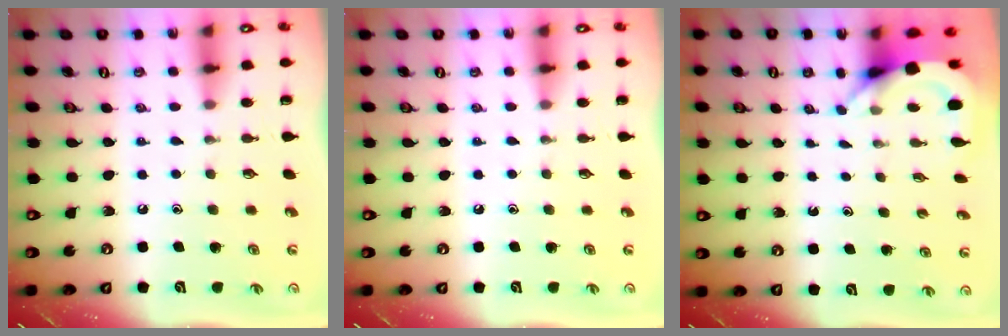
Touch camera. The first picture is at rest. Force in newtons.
{"total": 0.0}
{"total": 3.8, "press": 3.8, "slide": 0.3}